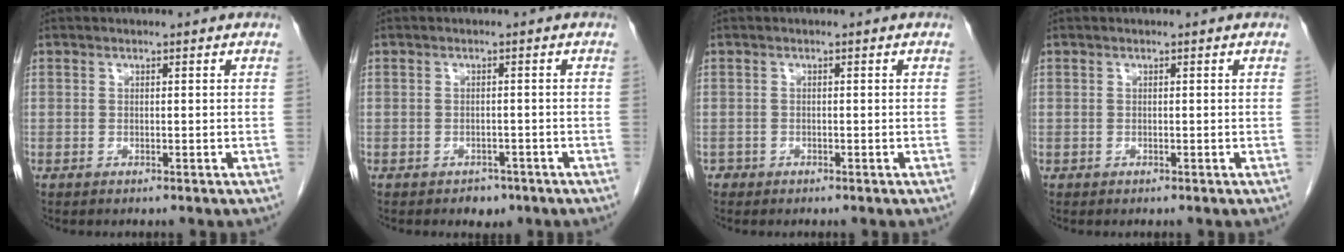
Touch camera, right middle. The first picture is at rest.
{"total": 2.1, "force": [-1.5, 1.4, 0.8], "torque": [-0.015, 0.001, -0.014]}
{"total": 0.6, "force": [-0.5, 0.4, -0.1], "torque": [-0.003, 0.002, -0.010]}
{"total": 0.0}